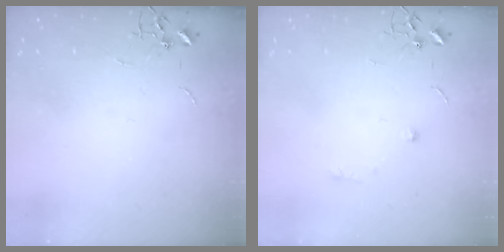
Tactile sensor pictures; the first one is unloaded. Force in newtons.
{"total": 5.2, "press": 4.9, "slide": 1.9}